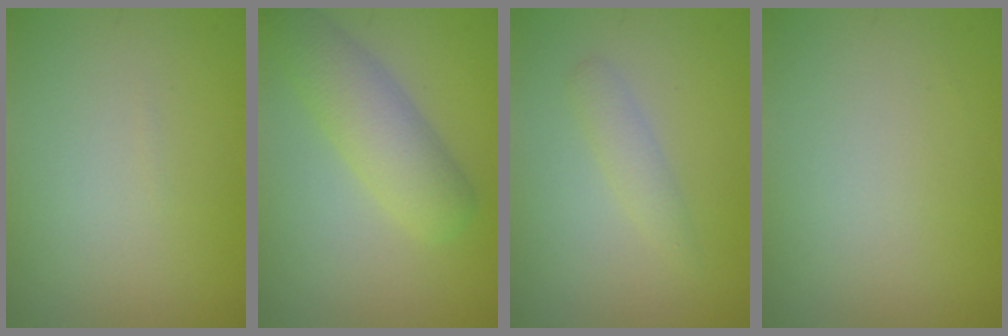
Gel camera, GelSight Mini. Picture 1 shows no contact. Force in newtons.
{"total": 5.1, "press": 5.1, "slide": 0.2}
{"total": 1.7, "press": 1.7, "slide": 0.0}
{"total": 0.0}